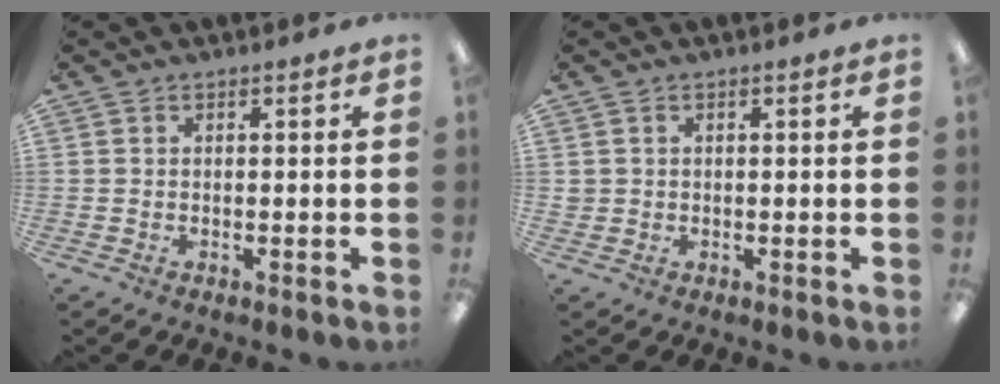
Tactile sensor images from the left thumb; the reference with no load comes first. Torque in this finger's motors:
{"motor_torque": [-0.09, -0.04, -0.10, -0.01, 0.00]}